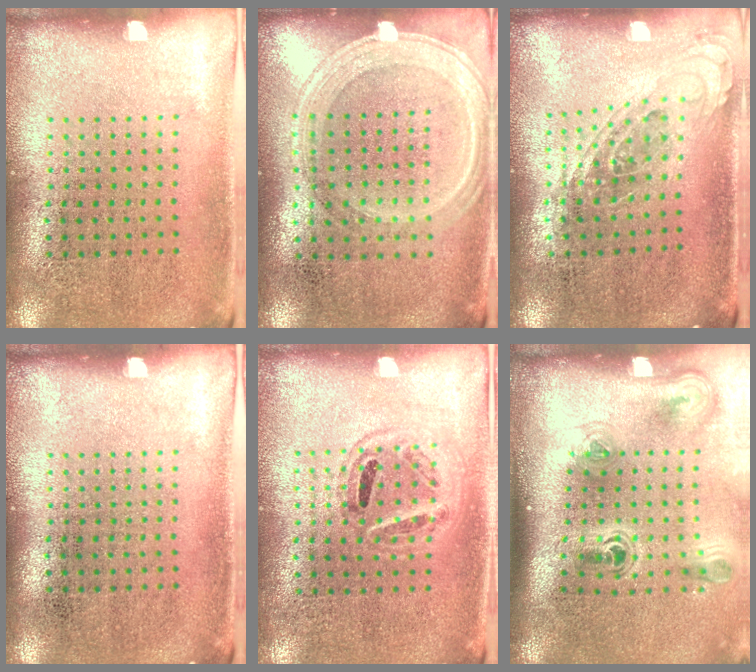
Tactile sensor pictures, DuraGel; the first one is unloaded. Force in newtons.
{"total": 1.2, "press": 1.1, "slide": 0.4}
{"total": 0.7, "press": 0.7, "slide": 0.2}
{"total": 0.0}
{"total": 1.0, "press": 0.9, "slide": 0.3}
{"total": 2.3, "press": 1.5, "slide": 1.8}